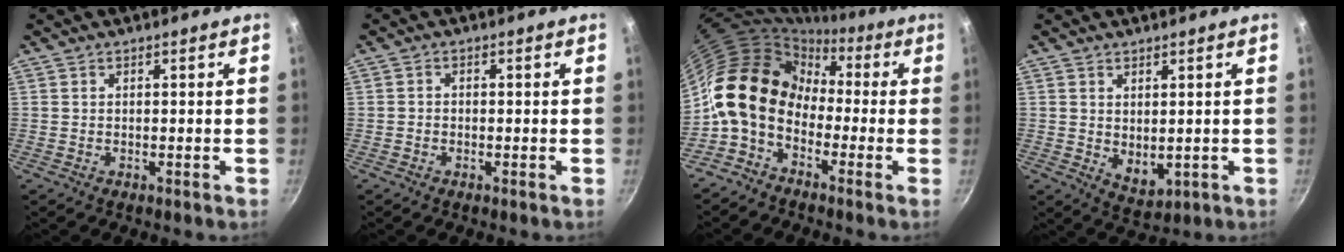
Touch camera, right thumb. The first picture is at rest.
{"total": 1.2, "force": [-0.5, 1.0, 0.6], "torque": [-0.012, 0.006, -0.012]}
{"total": 14.2, "force": [-1.7, 10.3, 9.6], "torque": [-0.152, 0.039, -0.056]}
{"total": 4.7, "force": [0.8, 3.0, 3.6], "torque": [-0.045, -0.018, 0.023]}